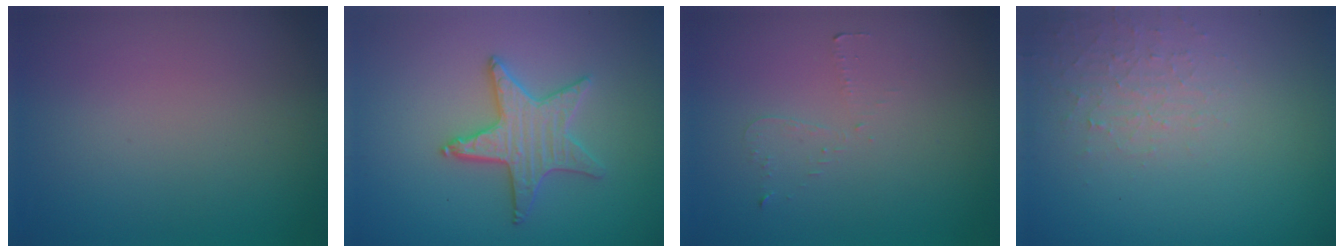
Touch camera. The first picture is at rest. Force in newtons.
{"total": 3.3, "press": 3.3, "slide": 0.4}
{"total": 0.7, "press": 0.6, "slide": 0.4}
{"total": 2.1, "press": 2.0, "slide": 0.5}